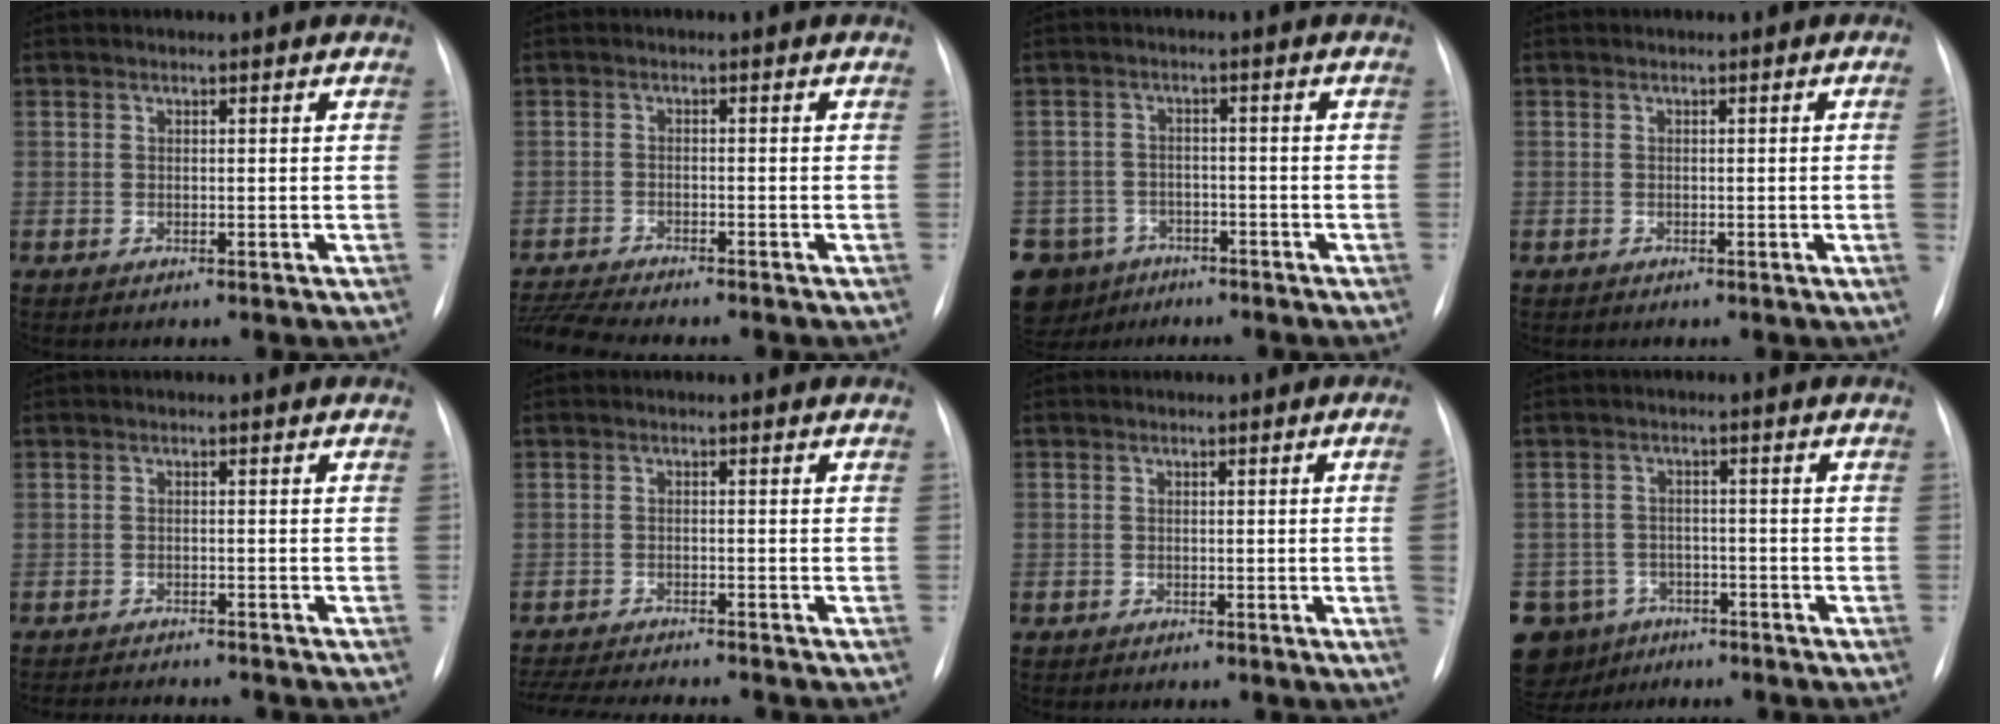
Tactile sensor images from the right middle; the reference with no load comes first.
{"total": 7.5, "force": [-7.0, -0.2, 2.8], "torque": [-0.055, -0.015, -0.114]}
{"total": 12.1, "force": [-7.6, 9.0, 2.9], "torque": [-0.092, 0.004, -0.108]}
{"total": 1.5, "force": [-0.2, -0.5, 1.4], "torque": [-0.021, 0.000, 0.000]}
{"total": 7.6, "force": [-7.2, 0.7, 2.3], "torque": [-0.031, -0.009, -0.097]}
{"total": 10.6, "force": [-9.6, 0.2, 4.4], "torque": [-0.070, -0.015, -0.148]}
{"total": 2.8, "force": [-0.5, -0.6, 2.7], "torque": [-0.037, -0.002, -0.005]}
{"total": 10.7, "force": [-6.6, 8.2, 1.9], "torque": [-0.058, 0.012, -0.092]}